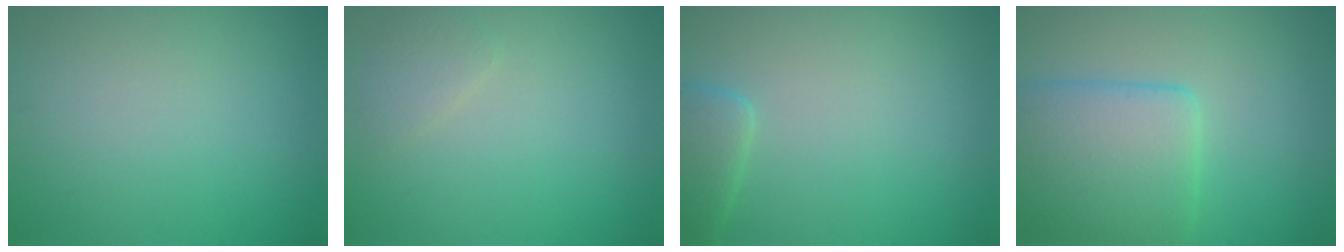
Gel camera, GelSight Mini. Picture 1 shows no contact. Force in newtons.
{"total": 1.3, "press": 1.3, "slide": 0.1}
{"total": 2.3, "press": 2.3, "slide": 0.2}
{"total": 6.7, "press": 6.7, "slide": 0.3}